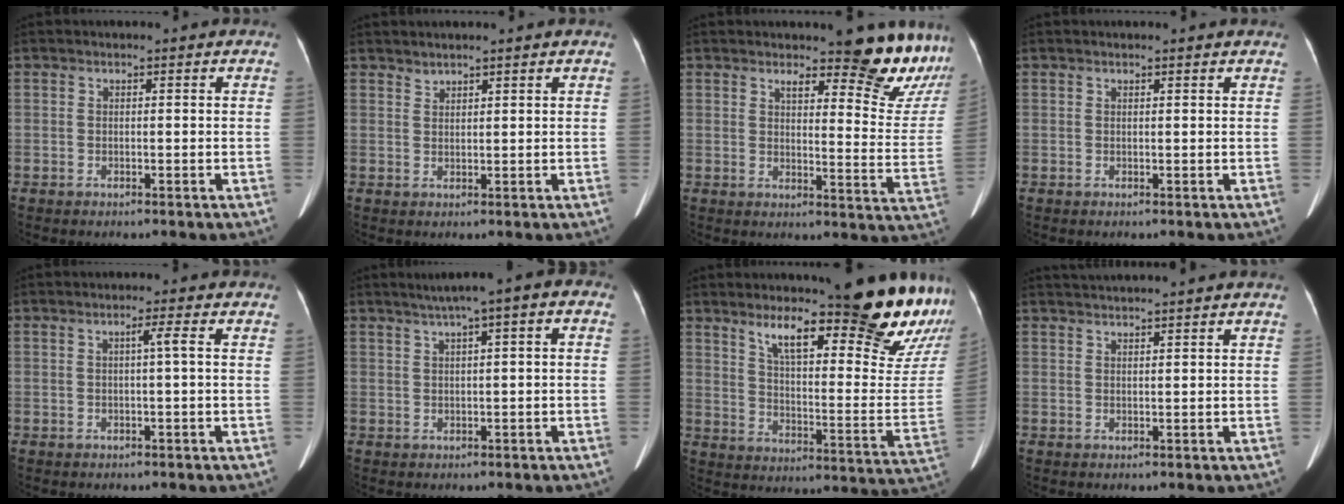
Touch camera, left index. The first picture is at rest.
{"total": 1.5, "force": [1.5, 0.0, 0.3], "torque": [-0.006, 0.010, 0.031]}
{"total": 12.7, "force": [11.2, 2.0, 5.6], "torque": [-0.052, -0.055, 0.116]}
{"total": 1.9, "force": [1.9, 0.0, 0.6], "torque": [-0.010, 0.010, 0.021]}
{"total": 1.7, "force": [0.2, -0.4, 1.6], "torque": [-0.024, 0.004, 0.003]}
{"total": 5.7, "force": [2.5, 1.1, 5.0], "torque": [-0.075, 0.028, 0.032]}
{"total": 25.1, "force": [19.2, 2.4, 16.0], "torque": [-0.211, -0.068, 0.259]}
{"total": 6.9, "force": [6.4, -0.8, 2.6], "torque": [-0.038, 0.034, 0.088]}